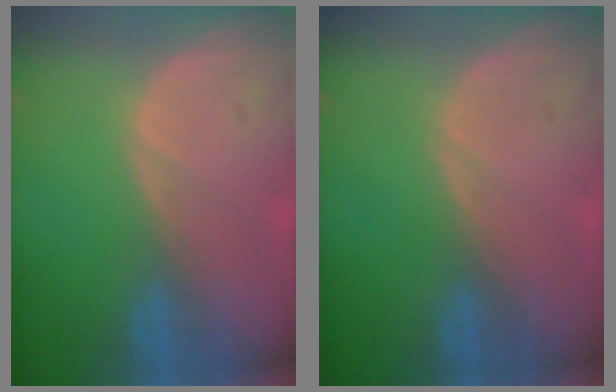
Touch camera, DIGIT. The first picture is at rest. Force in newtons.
{"total": 0.0}